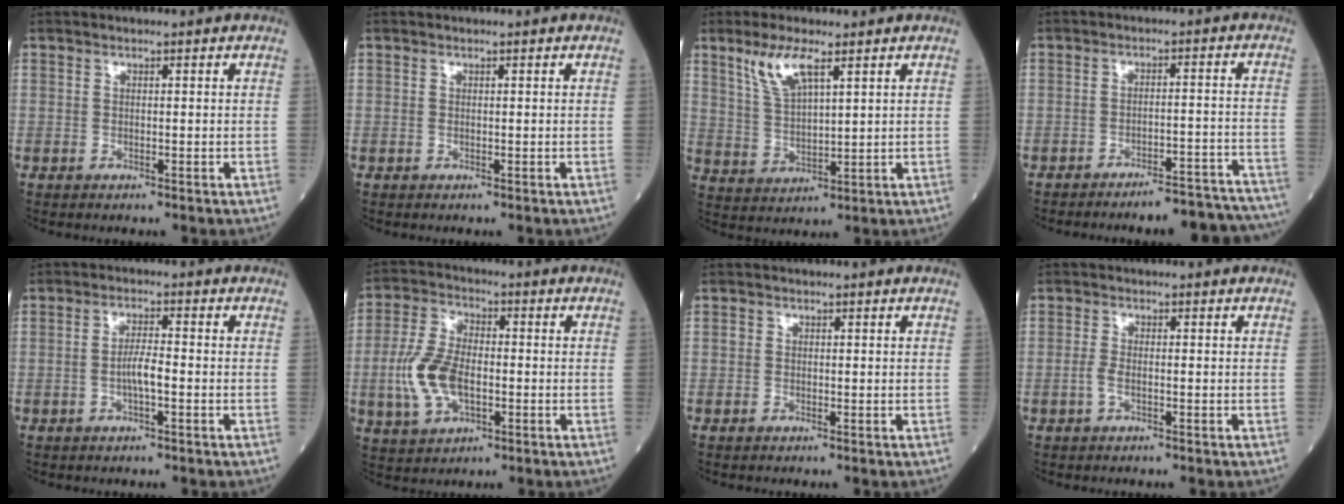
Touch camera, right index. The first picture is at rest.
{"total": 0.0}
{"total": 6.9, "force": [4.2, 1.6, 5.3], "torque": [-0.116, 0.002, 0.089]}
{"total": 13.5, "force": [-12.9, 1.1, 3.8], "torque": [-0.017, 0.025, -0.156]}
{"total": 3.3, "force": [-0.9, 0.4, 3.1], "torque": [-0.060, 0.003, -0.018]}
{"total": 9.9, "force": [-2.0, 5.1, 8.3], "torque": [-0.193, 0.008, -0.038]}
{"total": 0.5, "force": [-0.1, 0.5, 0.1], "torque": [0.001, 0.002, -0.005]}
{"total": 1.7, "force": [-0.7, 0.5, 1.4], "torque": [-0.035, 0.000, -0.016]}